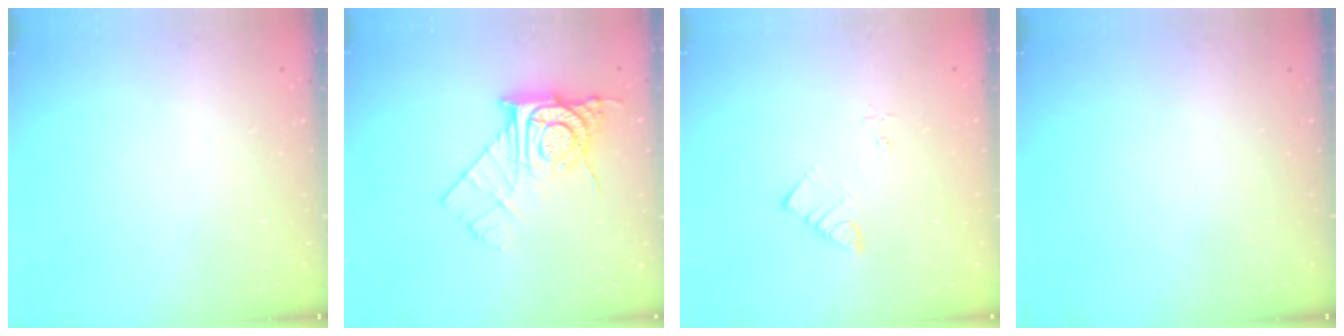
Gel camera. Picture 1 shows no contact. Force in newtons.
{"total": 12.4, "press": 12.3, "slide": 0.9}
{"total": 4.8, "press": 4.8, "slide": 0.2}
{"total": 0.0}